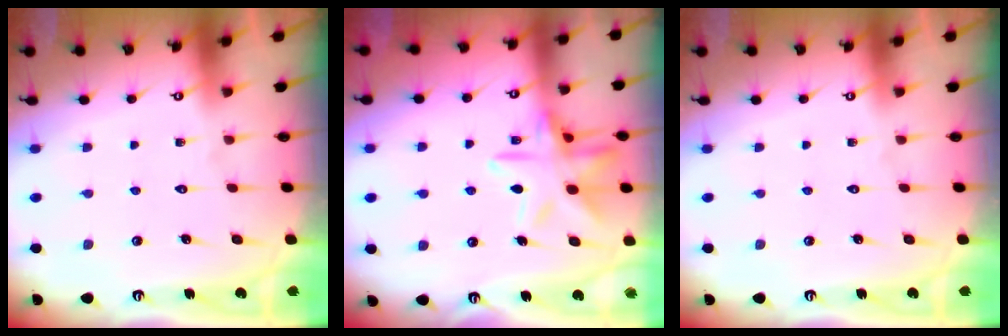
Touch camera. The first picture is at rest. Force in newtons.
{"total": 13.2, "press": 13.2, "slide": 1.1}
{"total": 0.0}